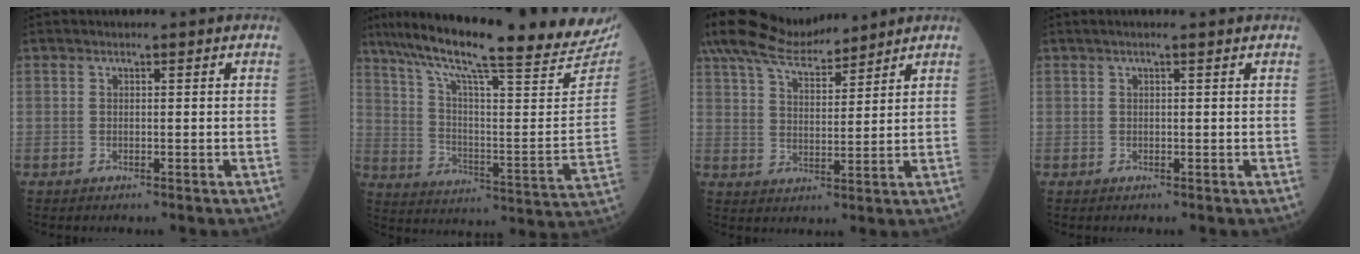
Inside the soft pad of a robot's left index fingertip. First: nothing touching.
{"total": 30.9, "force": [25.9, 3.5, 16.4], "torque": [-0.274, -0.060, 0.344]}
{"total": 14.6, "force": [13.1, 3.1, 5.7], "torque": [-0.126, 0.030, 0.237]}
{"total": 2.3, "force": [1.9, -0.2, 1.3], "torque": [-0.017, 0.015, 0.026]}